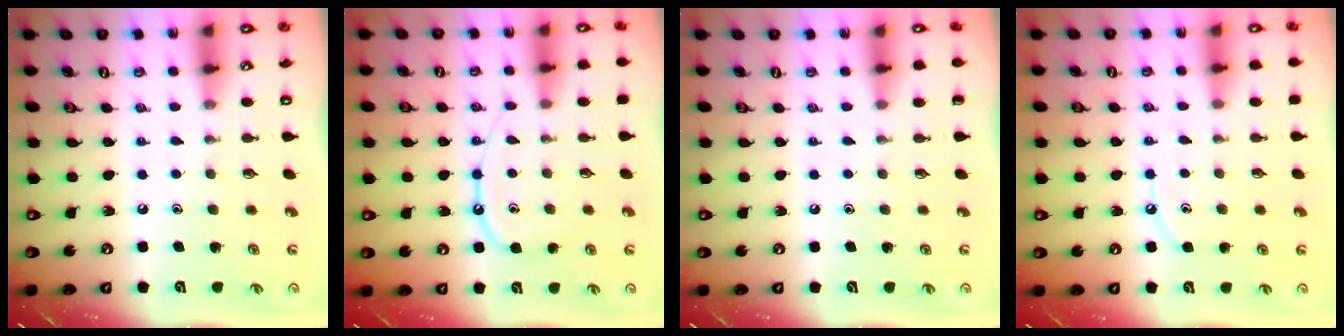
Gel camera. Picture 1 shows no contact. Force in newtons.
{"total": 9.2, "press": 9.2, "slide": 0.9}
{"total": 0.0}
{"total": 6.2, "press": 6.1, "slide": 0.6}